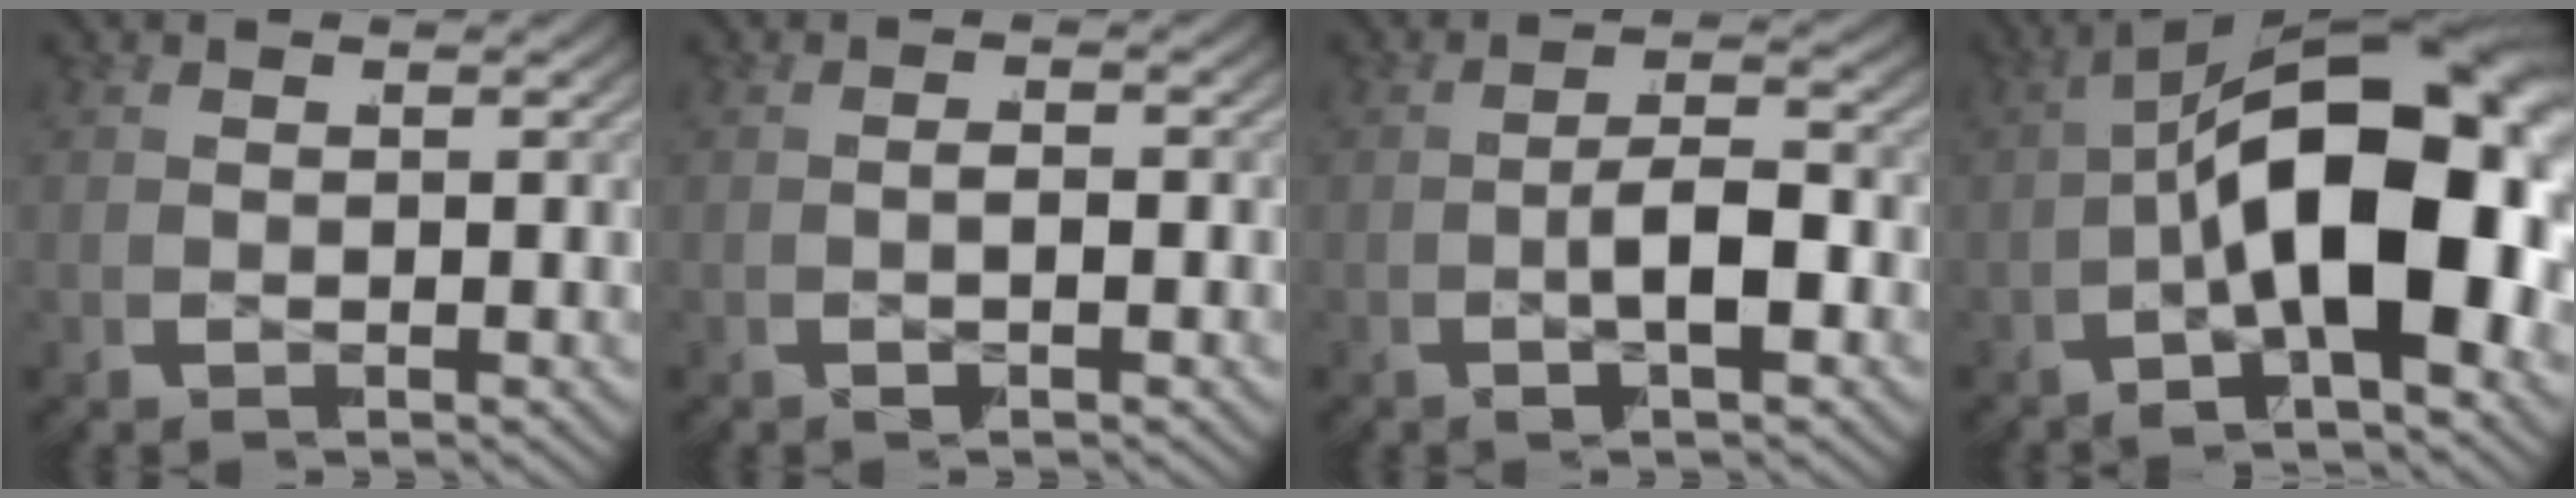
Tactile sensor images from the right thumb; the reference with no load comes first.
{"total": 1.3, "force": [-0.7, 0.3, 1.1], "torque": [-0.017, 0.007, -0.016]}
{"total": 4.8, "force": [-1.4, 1.9, 4.2], "torque": [-0.081, 0.002, -0.026]}
{"total": 21.0, "force": [-1.5, 10.6, 18.0], "torque": [-0.281, -0.026, -0.017]}